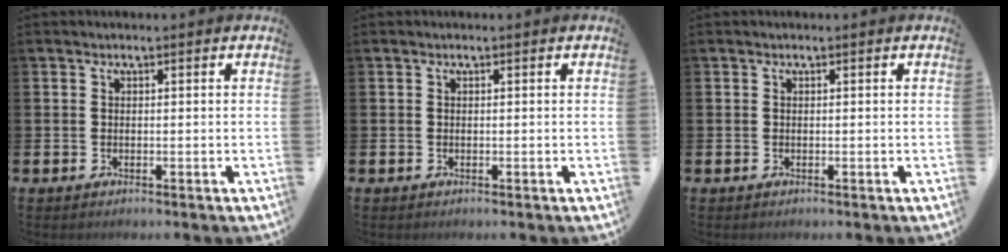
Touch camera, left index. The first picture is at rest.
{"total": 0.0}
{"total": 0.0}